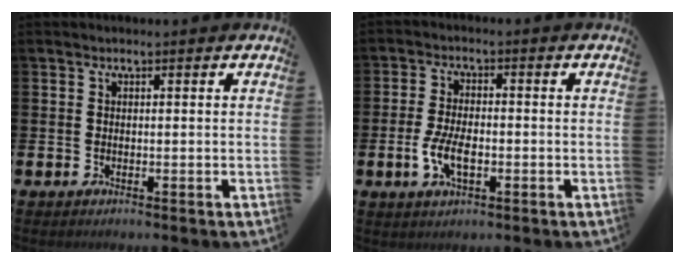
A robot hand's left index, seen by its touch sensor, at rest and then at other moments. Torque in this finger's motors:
{"motor_torque": [0.51, 0.22, 0.18, 0.09]}